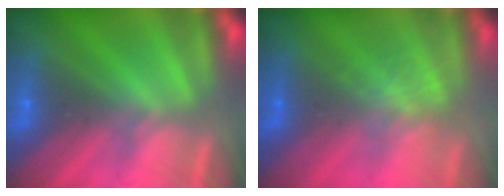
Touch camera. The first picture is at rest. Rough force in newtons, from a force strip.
{"total": 1.0}